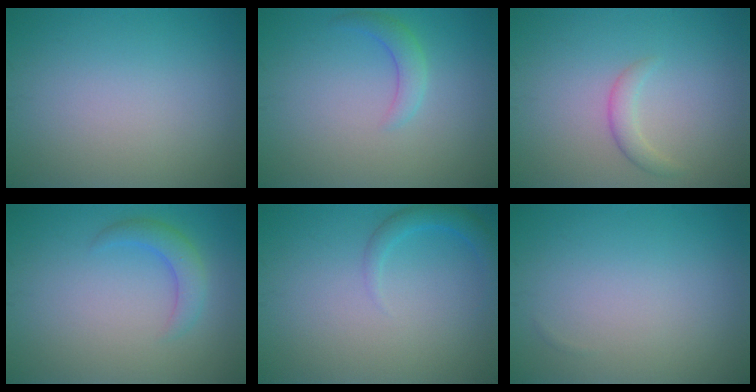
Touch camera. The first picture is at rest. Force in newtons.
{"total": 2.0, "press": 2.0, "slide": 0.1}
{"total": 1.6, "press": 1.6, "slide": 0.1}
{"total": 2.5, "press": 2.5, "slide": 0.2}
{"total": 1.8, "press": 1.8, "slide": 0.2}
{"total": 0.0}